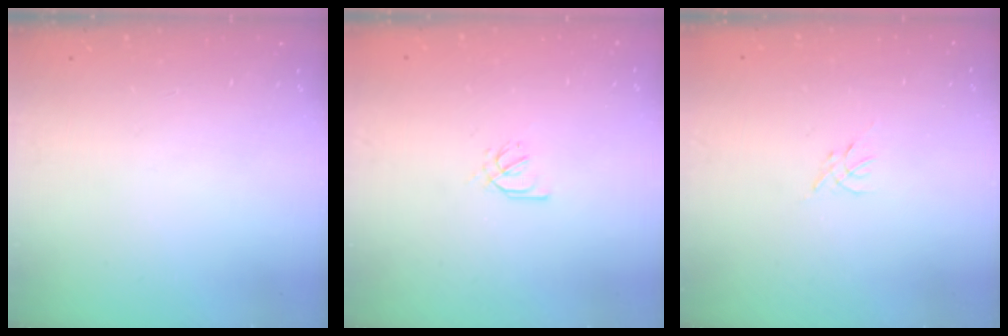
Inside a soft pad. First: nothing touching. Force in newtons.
{"total": 2.1, "press": 2.0, "slide": 0.7}
{"total": 0.0}